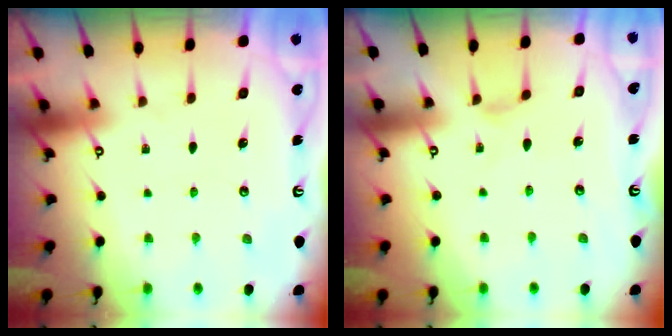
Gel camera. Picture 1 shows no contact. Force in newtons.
{"total": 0.0}